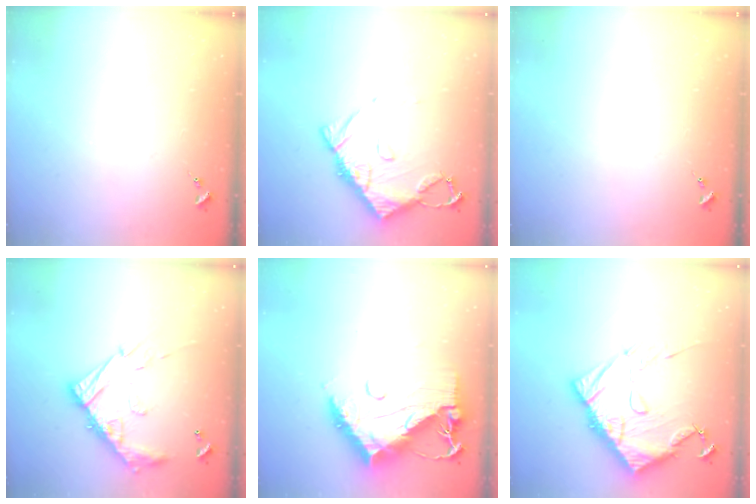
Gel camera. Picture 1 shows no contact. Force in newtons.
{"total": 11.5, "press": 11.5, "slide": 1.1}
{"total": 0.0}
{"total": 17.4, "press": 17.3, "slide": 1.3}
{"total": 17.0, "press": 17.0, "slide": 1.4}
{"total": 18.0, "press": 17.9, "slide": 1.9}